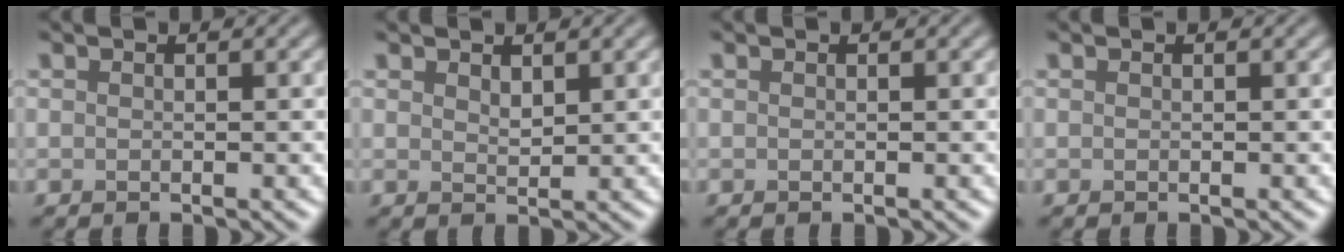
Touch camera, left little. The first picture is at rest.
{"total": 1.2, "force": [0.9, 0.6, 0.7], "torque": [-0.015, -0.001, 0.019]}
{"total": 0.0}
{"total": 0.0}